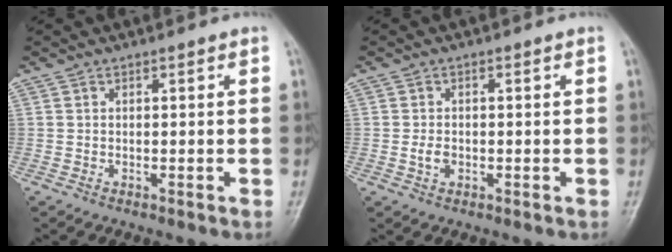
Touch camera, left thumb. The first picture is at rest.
{"total": 2.2, "force": [-0.4, 1.6, 1.5], "torque": [-0.023, 0.001, -0.008]}